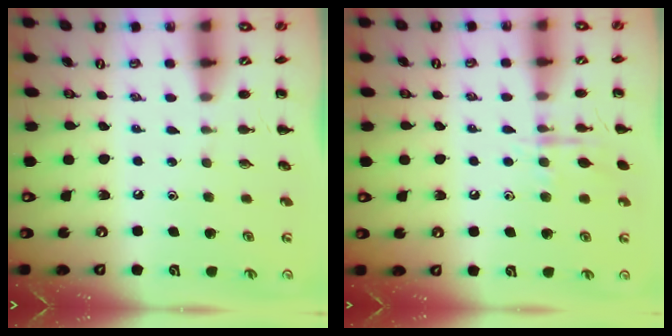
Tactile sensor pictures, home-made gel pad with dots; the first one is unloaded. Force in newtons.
{"total": 8.8, "press": 8.8, "slide": 0.6}